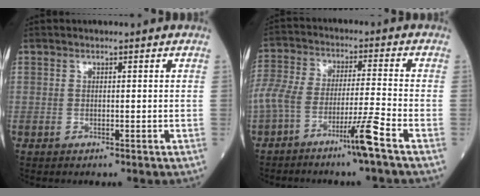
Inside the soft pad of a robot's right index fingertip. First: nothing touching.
{"total": 9.1, "force": [-5.5, -0.4, 7.2], "torque": [-0.160, 0.007, -0.103]}